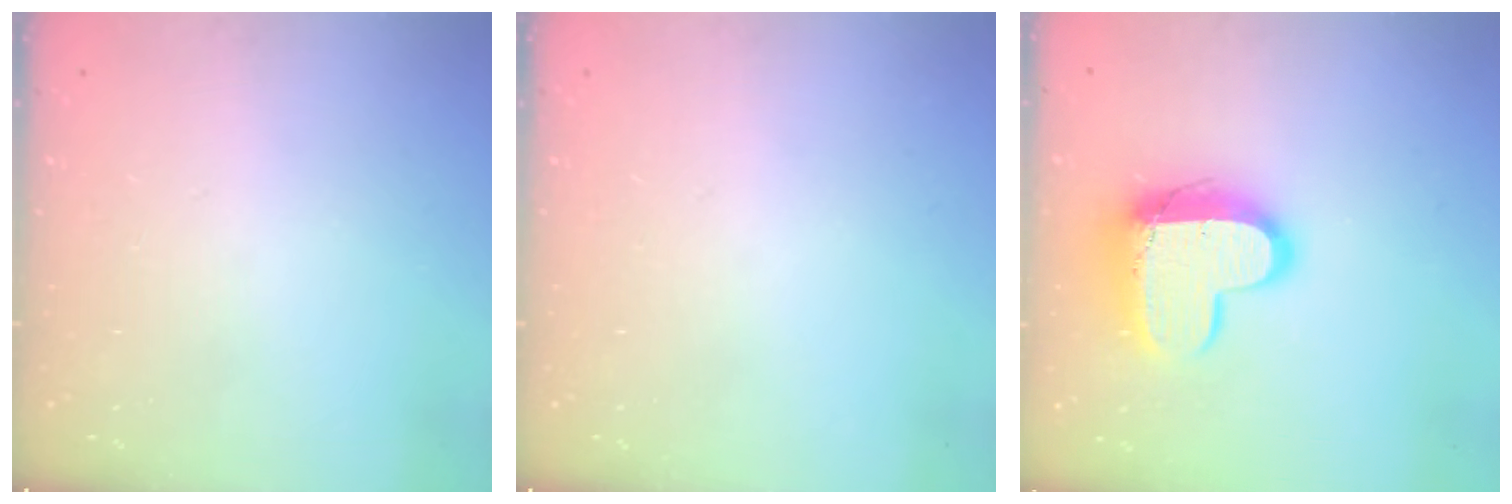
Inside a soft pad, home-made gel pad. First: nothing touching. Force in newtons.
{"total": 0.0}
{"total": 14.2, "press": 14.1, "slide": 1.1}